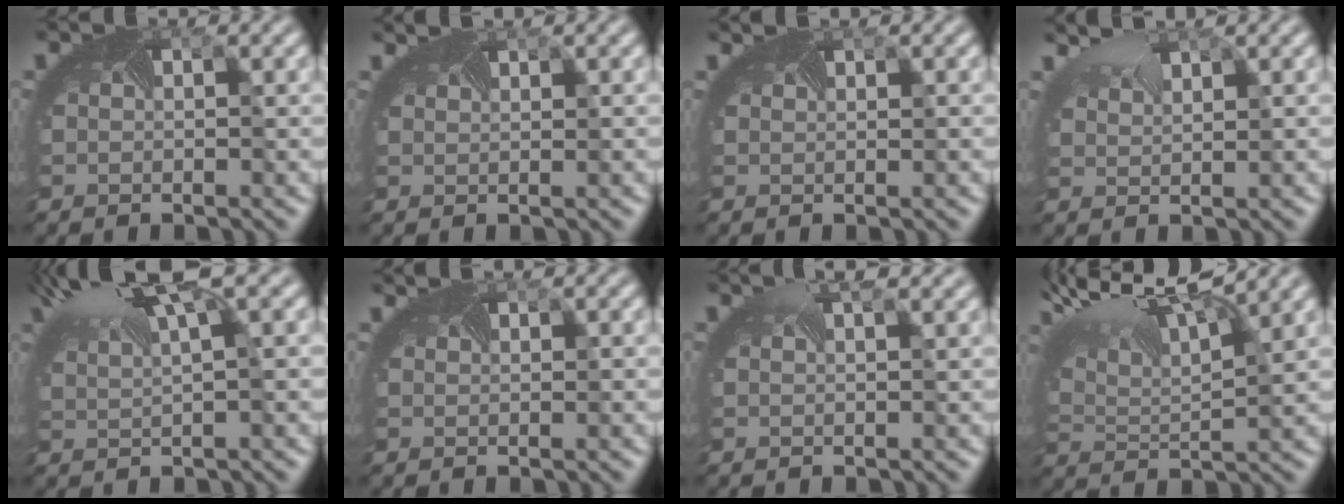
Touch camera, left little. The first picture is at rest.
{"total": 1.3, "force": [1.2, -0.1, 0.2], "torque": [-0.001, 0.001, 0.008]}
{"total": 0.8, "force": [0.7, -0.3, -0.1], "torque": [0.002, -0.005, 0.004]}
{"total": 3.0, "force": [2.7, 0.3, 1.2], "torque": [-0.029, 0.014, 0.036]}
{"total": 6.9, "force": [4.4, 1.6, 5.0], "torque": [-0.119, 0.013, 0.090]}
{"total": 1.0, "force": [1.0, -0.2, 0.1], "torque": [-0.002, -0.002, 0.006]}
{"total": 3.3, "force": [2.3, 1.0, 2.2], "torque": [-0.017, 0.011, 0.015]}
{"total": 12.5, "force": [7.3, 4.7, 9.0], "torque": [-0.194, 0.038, 0.119]}